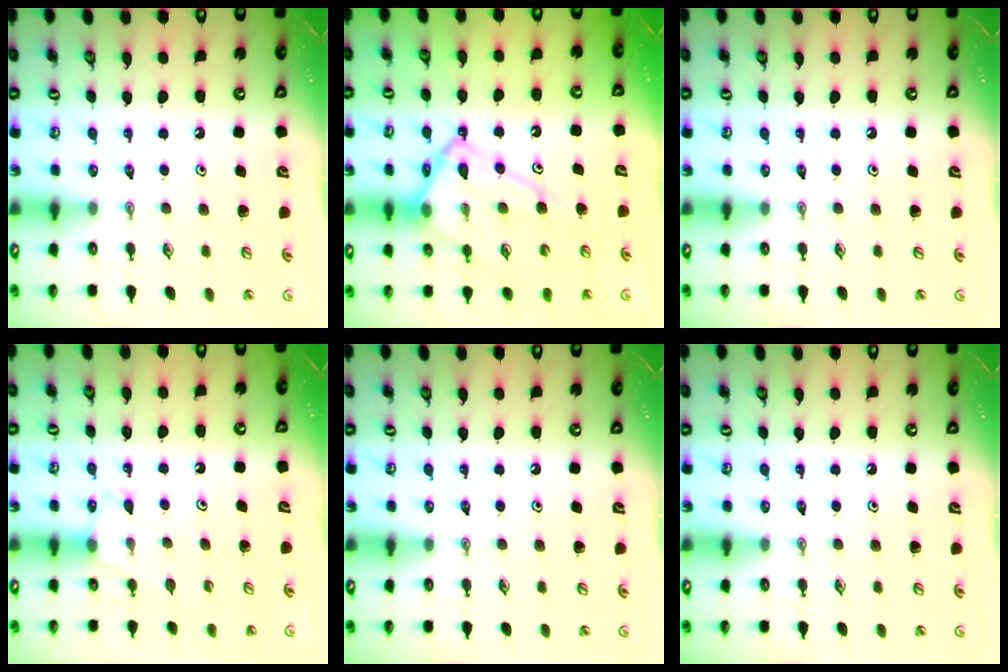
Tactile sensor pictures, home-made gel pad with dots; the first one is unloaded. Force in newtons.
{"total": 15.6, "press": 15.5, "slide": 1.4}
{"total": 0.0}
{"total": 5.0, "press": 4.9, "slide": 0.6}
{"total": 0.0}
{"total": 0.0}